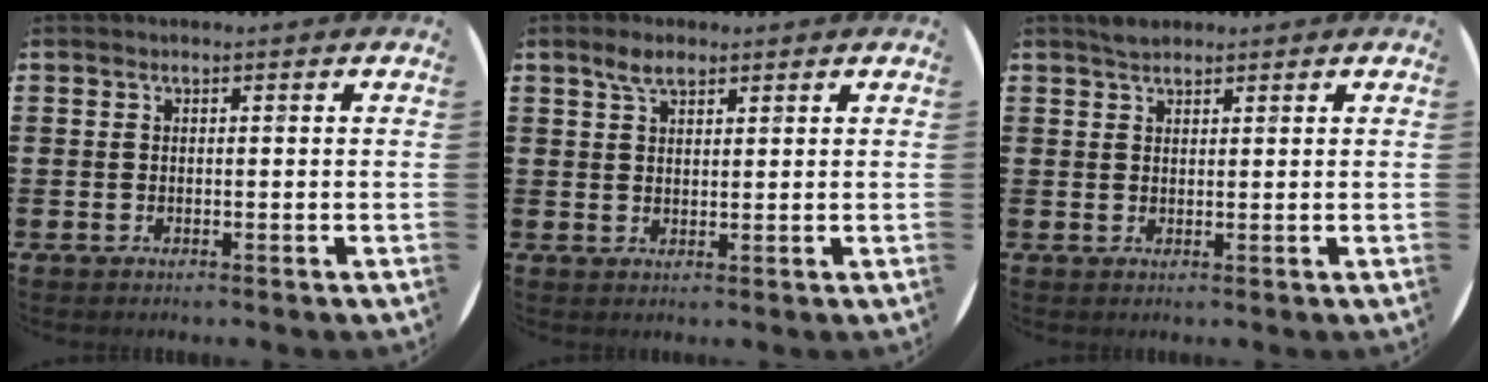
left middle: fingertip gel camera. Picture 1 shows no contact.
{"total": 3.2, "force": [2.4, 1.2, 1.8], "torque": [-0.030, 0.005, 0.041]}
{"total": 1.5, "force": [1.4, 0.4, 0.3], "torque": [0.000, 0.001, 0.025]}